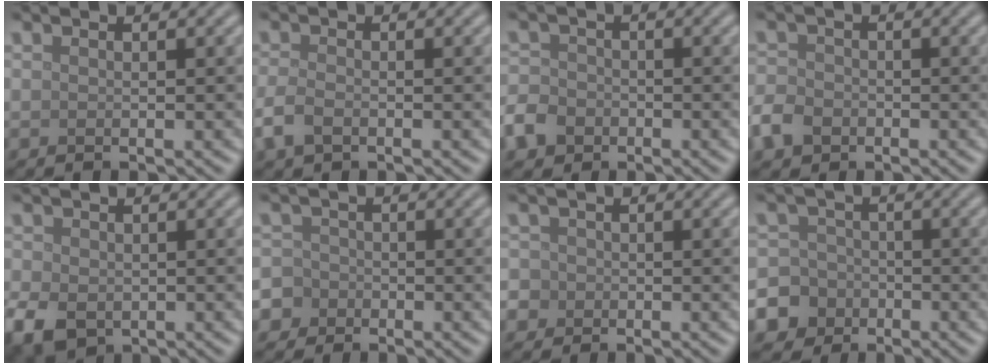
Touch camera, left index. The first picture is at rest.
{"total": 2.2, "force": [-1.2, 1.2, 1.4], "torque": [-0.036, -0.003, -0.032]}
{"total": 4.0, "force": [-2.2, 3.1, 1.3], "torque": [-0.020, -0.010, -0.049]}
{"total": 3.0, "force": [-1.6, 2.3, 1.2], "torque": [-0.028, -0.003, -0.041]}
{"total": 4.4, "force": [-1.4, 3.4, 2.5], "torque": [-0.060, -0.014, -0.028]}
{"total": 5.4, "force": [-2.6, 4.6, 0.9], "torque": [-0.013, -0.004, -0.070]}
{"total": 3.9, "force": [-1.2, 3.5, 1.0], "torque": [-0.007, 0.003, -0.046]}
{"total": 8.6, "force": [-4.4, 7.3, 1.3], "torque": [-0.035, -0.023, -0.100]}